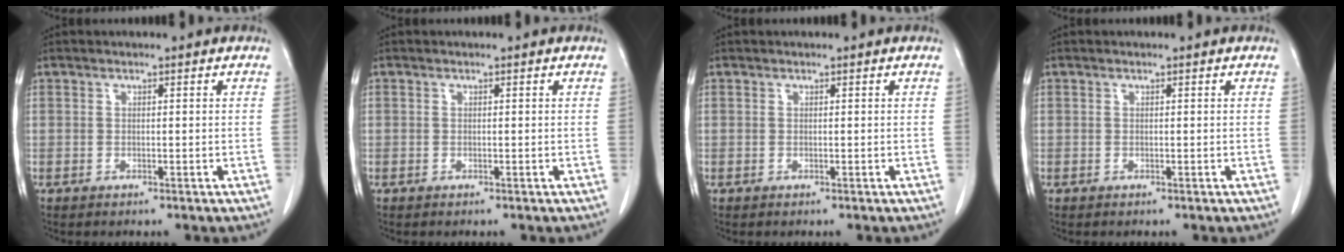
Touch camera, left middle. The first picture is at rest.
{"total": 0.0}
{"total": 0.0}
{"total": 0.0}